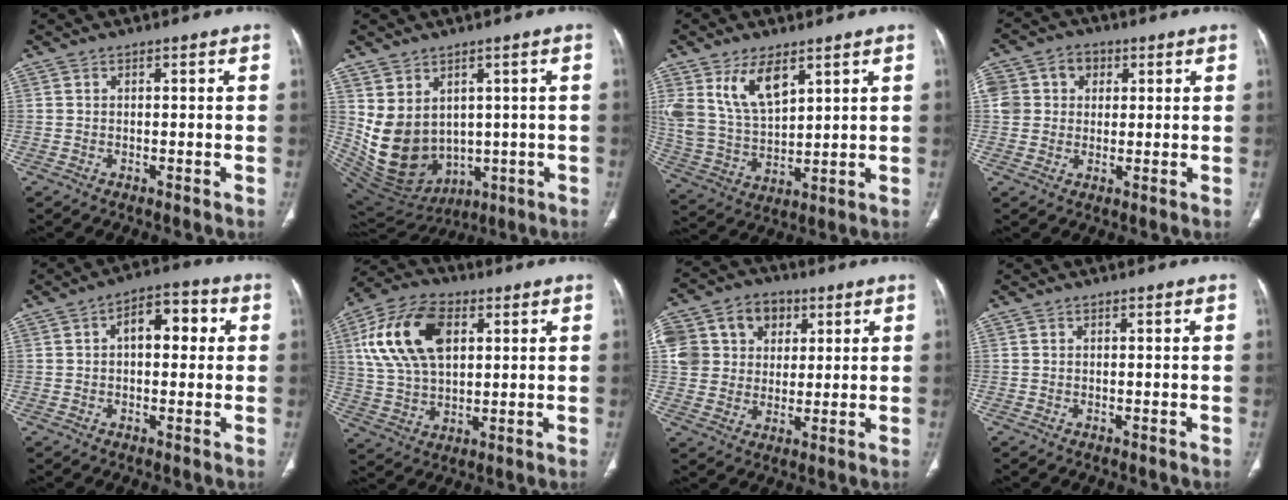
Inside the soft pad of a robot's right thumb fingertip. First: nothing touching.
{"total": 14.3, "force": [1.0, 11.3, 8.7], "torque": [-0.144, -0.014, 0.068]}
{"total": 12.0, "force": [6.5, 6.0, 8.0], "torque": [-0.144, -0.027, 0.143]}
{"total": 10.0, "force": [2.6, 8.7, 4.2], "torque": [-0.067, 0.020, 0.045]}
{"total": 8.2, "force": [1.6, 4.6, 6.6], "torque": [-0.072, 0.023, 0.017]}
{"total": 17.5, "force": [5.3, 10.4, 13.0], "torque": [-0.237, 0.004, 0.098]}
{"total": 19.6, "force": [6.4, 16.1, 9.1], "torque": [-0.191, 0.039, 0.122]}
{"total": 0.0}